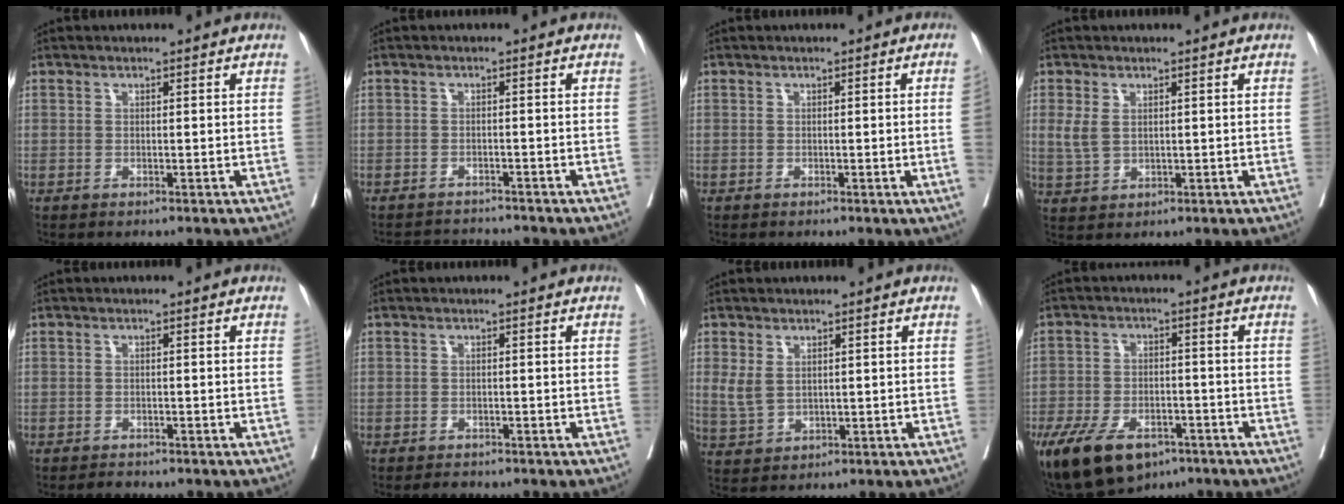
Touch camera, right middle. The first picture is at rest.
{"total": 3.8, "force": [-3.8, -0.6, -0.3], "torque": [0.008, -0.008, -0.062]}
{"total": 2.9, "force": [-0.3, -1.2, 2.6], "torque": [-0.038, -0.006, 0.000]}
{"total": 3.2, "force": [0.8, 1.9, 2.4], "torque": [-0.060, 0.002, 0.024]}
{"total": 1.2, "force": [-1.1, 0.4, 0.2], "torque": [-0.003, -0.001, -0.014]}
{"total": 1.3, "force": [-1.2, 0.5, 0.3], "torque": [-0.004, 0.000, -0.014]}
{"total": 3.2, "force": [1.0, 2.0, 2.3], "torque": [-0.058, 0.002, 0.030]}
{"total": 13.4, "force": [-8.5, 6.9, 7.7], "torque": [-0.156, -0.006, -0.138]}